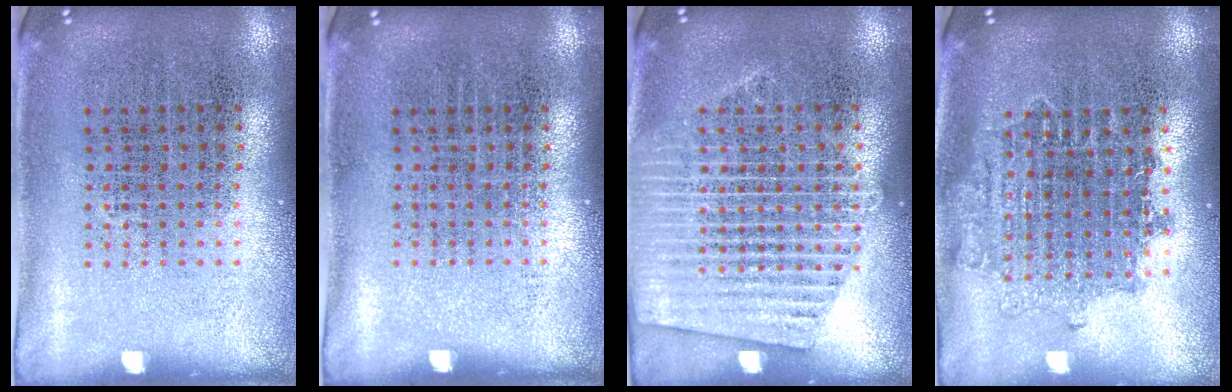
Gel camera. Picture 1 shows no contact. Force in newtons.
{"total": 0.0}
{"total": 1.6, "press": 1.6, "slide": 0.2}
{"total": 1.6, "press": 1.3, "slide": 0.8}